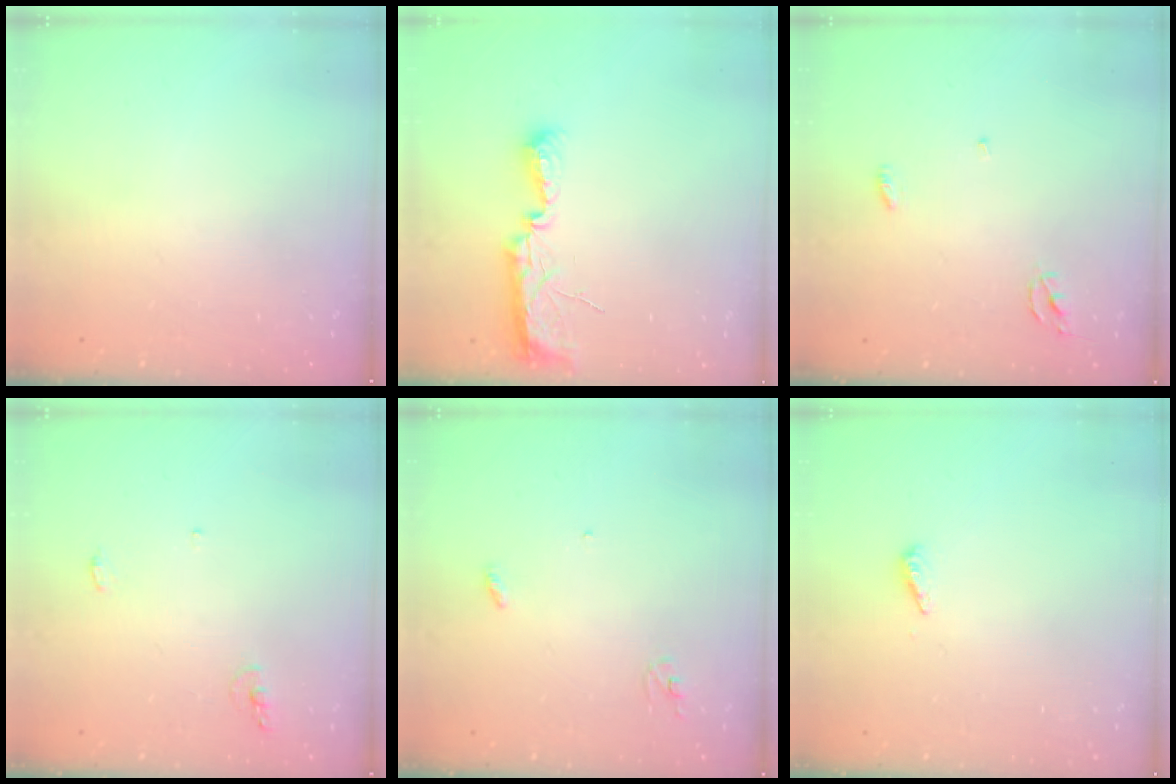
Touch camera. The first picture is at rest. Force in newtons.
{"total": 7.9, "press": 7.8, "slide": 0.8}
{"total": 3.1, "press": 3.1, "slide": 0.2}
{"total": 5.0, "press": 4.8, "slide": 1.5}
{"total": 2.9, "press": 2.9, "slide": 0.2}
{"total": 2.9, "press": 2.9, "slide": 0.3}